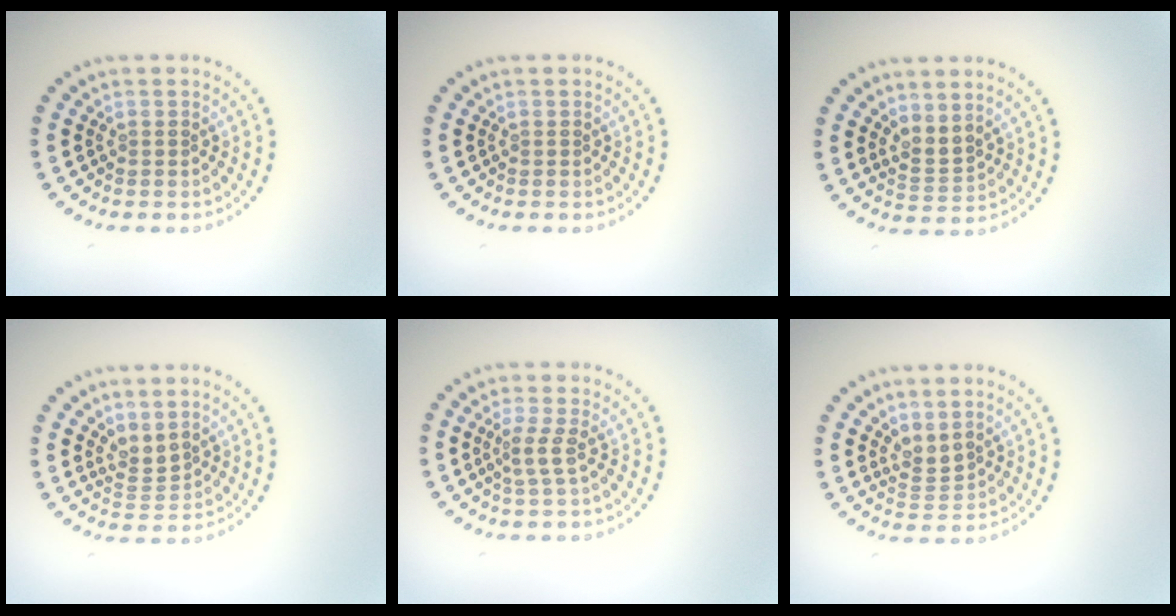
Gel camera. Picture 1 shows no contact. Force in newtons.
{"total": 0.0}
{"total": 2.0, "press": 1.5, "slide": 1.3}
{"total": 1.9, "press": 1.5, "slide": 1.2}
{"total": 1.8, "press": 1.3, "slide": 1.2}
{"total": 1.7, "press": 1.3, "slide": 1.2}